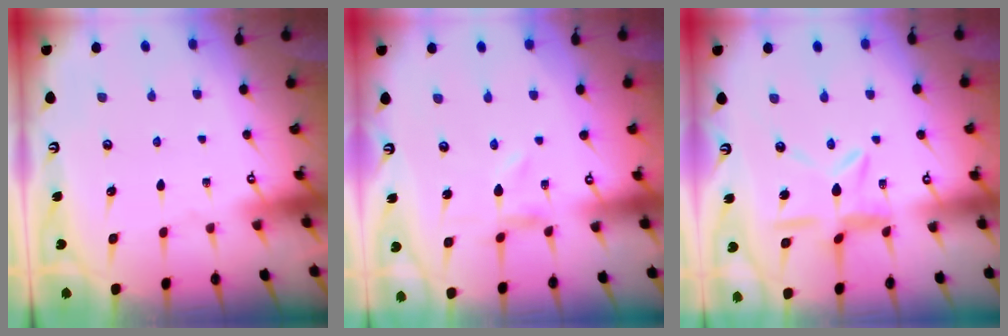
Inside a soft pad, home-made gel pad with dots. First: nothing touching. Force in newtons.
{"total": 0.0}
{"total": 7.8, "press": 7.8, "slide": 0.8}